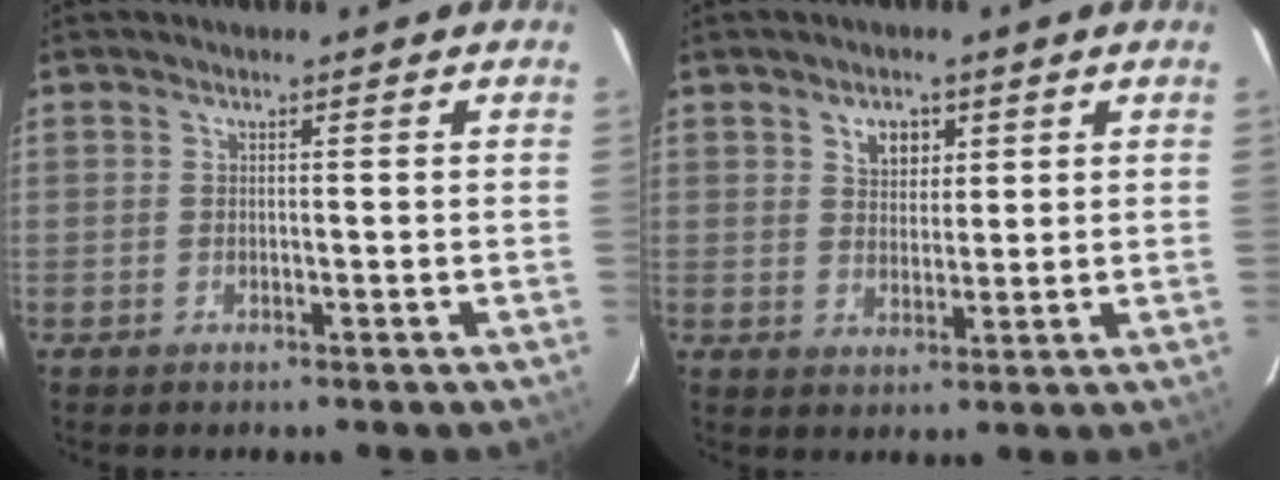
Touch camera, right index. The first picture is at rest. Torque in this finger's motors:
{"motor_torque": [0.08, 0.06, 0.07, 0.04]}